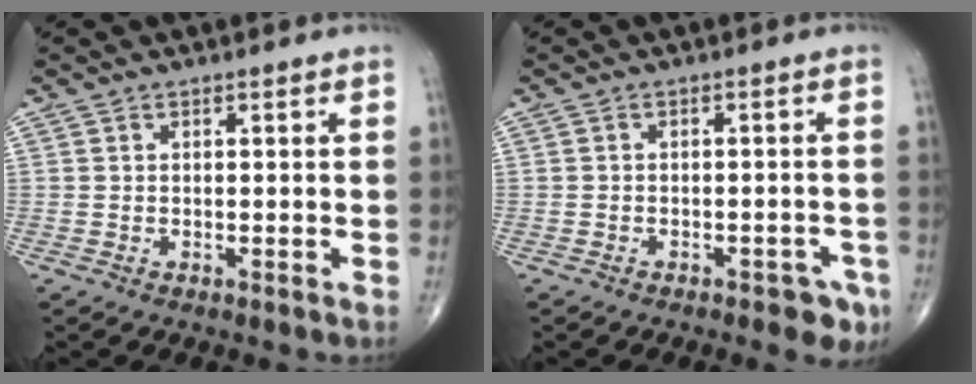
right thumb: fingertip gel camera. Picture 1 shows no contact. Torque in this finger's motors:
{"motor_torque": [0.83, 0.61, -0.09, -0.15, 0.08]}